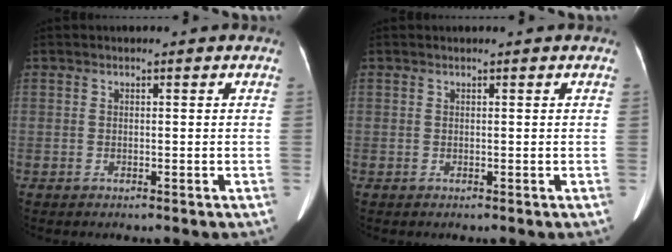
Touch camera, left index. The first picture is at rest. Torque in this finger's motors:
{"motor_torque": [0.00, 0.05, -0.20, -0.03]}